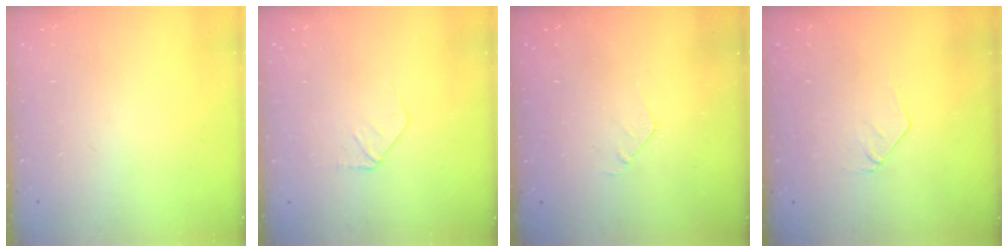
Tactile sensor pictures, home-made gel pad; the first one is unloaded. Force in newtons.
{"total": 4.1, "press": 4.1, "slide": 0.3}
{"total": 2.8, "press": 2.8, "slide": 0.1}
{"total": 3.6, "press": 3.6, "slide": 0.2}